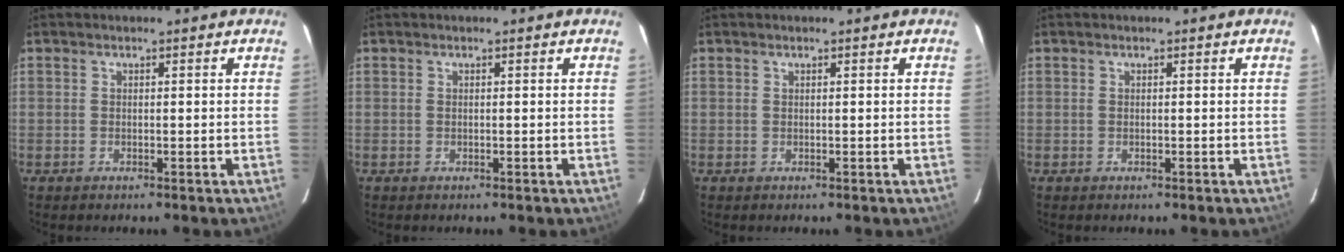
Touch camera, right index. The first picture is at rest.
{"total": 0.0}
{"total": 0.0}
{"total": 0.0}